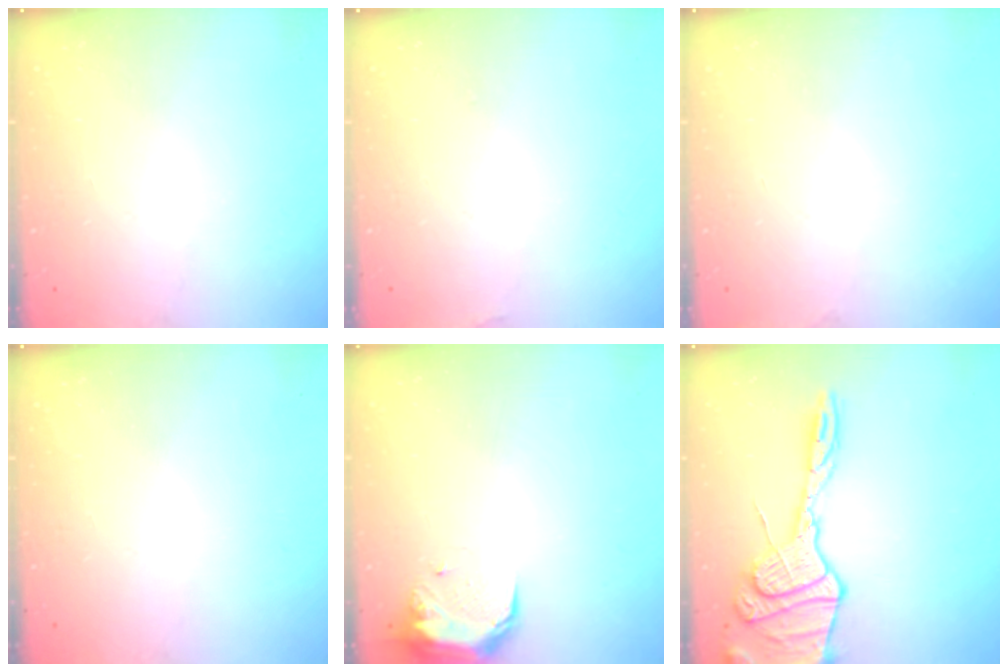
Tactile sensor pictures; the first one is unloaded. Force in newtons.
{"total": 5.8, "press": 3.3, "slide": 4.7}
{"total": 3.6, "press": 3.3, "slide": 1.6}
{"total": 0.0}
{"total": 9.0, "press": 8.7, "slide": 2.1}
{"total": 19.5, "press": 19.4, "slide": 1.9}